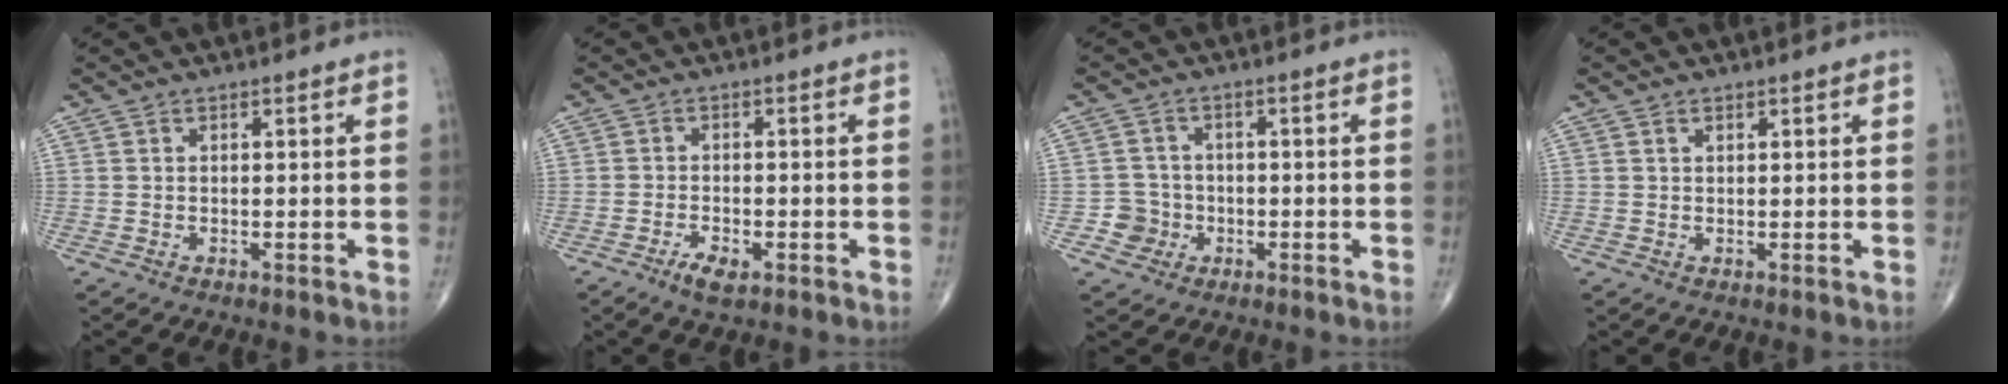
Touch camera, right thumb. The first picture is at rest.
{"total": 3.3, "force": [-1.8, 1.4, 2.4], "torque": [-0.045, 0.002, -0.032]}
{"total": 4.0, "force": [-1.4, 3.8, -0.1], "torque": [0.027, 0.014, -0.028]}
{"total": 0.7, "force": [0.4, 0.4, 0.4], "torque": [-0.006, -0.001, 0.007]}